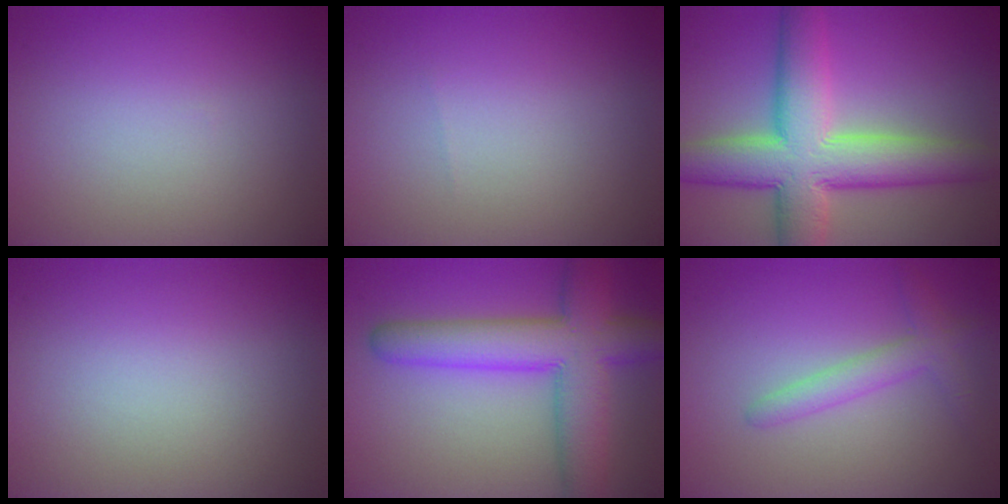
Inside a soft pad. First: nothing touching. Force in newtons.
{"total": 0.0}
{"total": 10.1, "press": 10.1, "slide": 0.5}
{"total": 0.0}
{"total": 8.4, "press": 8.4, "slide": 0.4}
{"total": 2.4, "press": 2.4, "slide": 0.1}